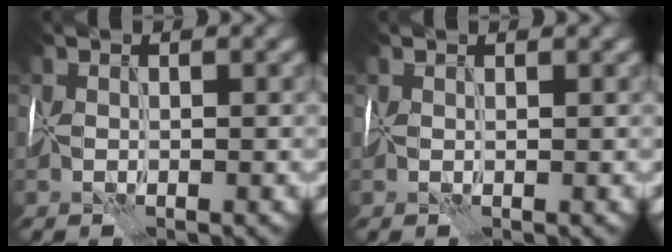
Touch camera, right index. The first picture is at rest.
{"total": 0.5, "force": [0.5, 0.0, 0.3], "torque": [-0.006, 0.001, 0.008]}